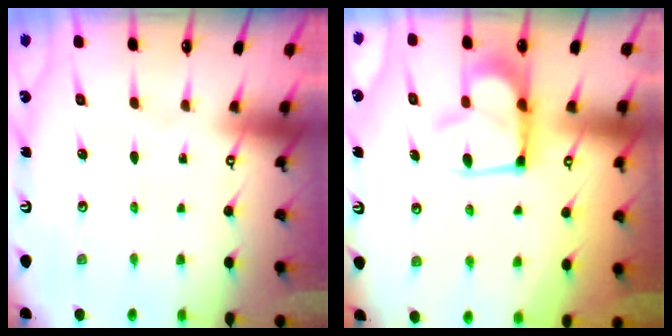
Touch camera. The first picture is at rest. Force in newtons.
{"total": 5.5, "press": 5.3, "slide": 1.2}